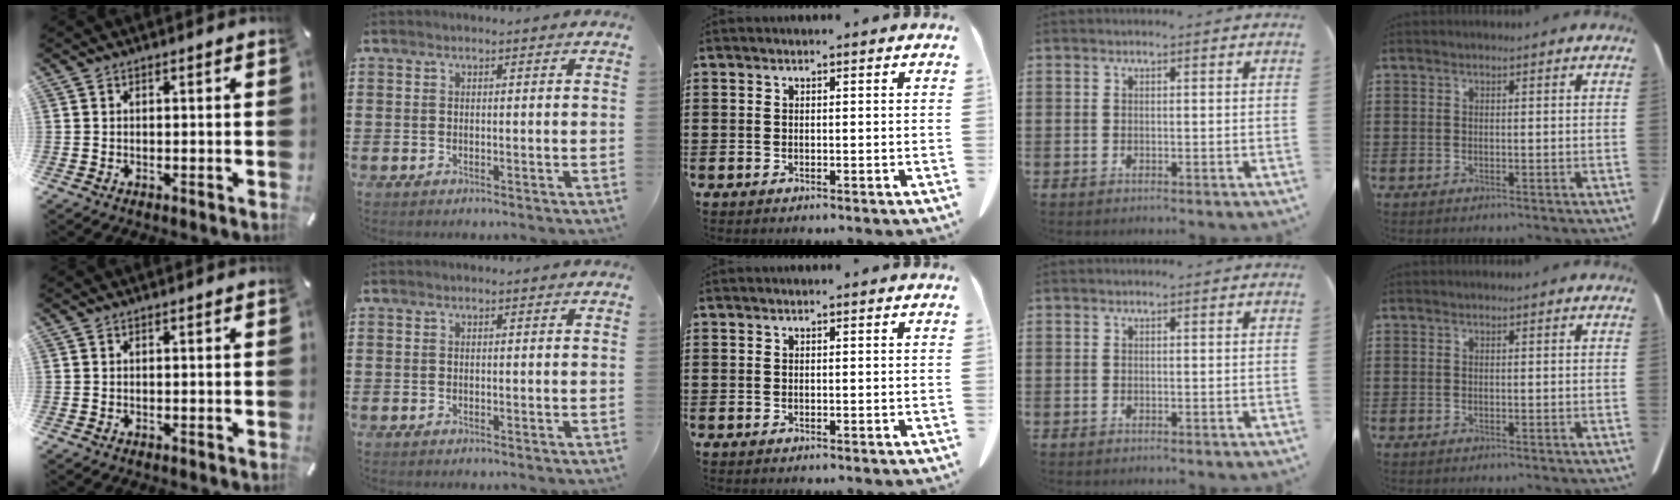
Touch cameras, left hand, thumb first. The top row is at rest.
{}